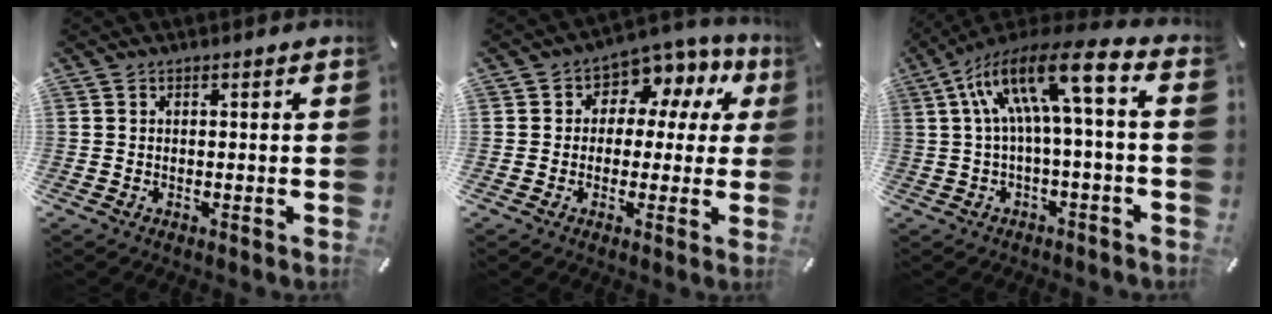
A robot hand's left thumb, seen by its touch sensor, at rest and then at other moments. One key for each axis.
{"total": 7.5, "fx": 2.4, "fy": 6.3, "fz": 3.3, "tx": -0.051, "ty": -0.016, "tz": 0.042}
{"total": 15.8, "fx": 3.2, "fy": 4.2, "fz": 14.9, "tx": -0.280, "ty": -0.013, "tz": 0.049}